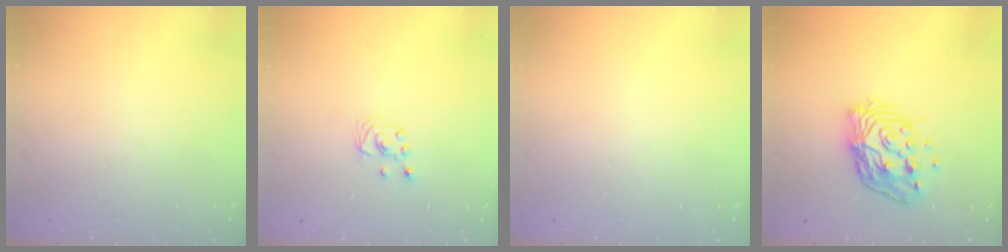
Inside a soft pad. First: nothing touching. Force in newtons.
{"total": 2.2, "press": 2.2, "slide": 0.2}
{"total": 0.0}
{"total": 13.7, "press": 13.7, "slide": 1.2}